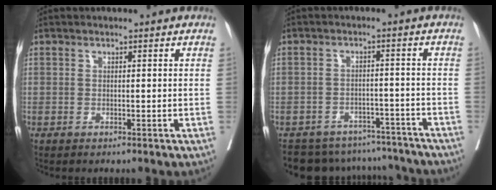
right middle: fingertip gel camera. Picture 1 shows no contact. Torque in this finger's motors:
{"motor_torque": [0.61, -0.88, 0.06, 0.02]}